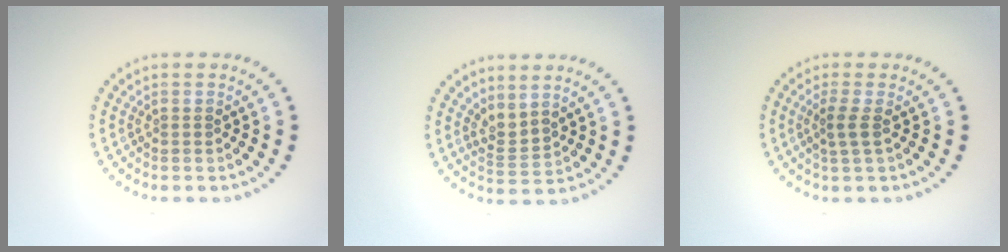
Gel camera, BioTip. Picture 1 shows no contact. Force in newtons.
{"total": 2.1, "press": 1.4, "slide": 1.5}
{"total": 1.6, "press": 1.3, "slide": 0.9}